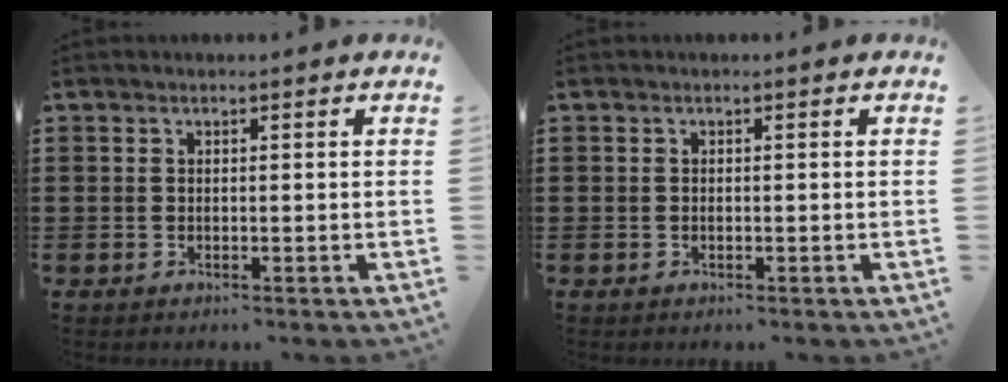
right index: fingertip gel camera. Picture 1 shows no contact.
{"total": 0.0}